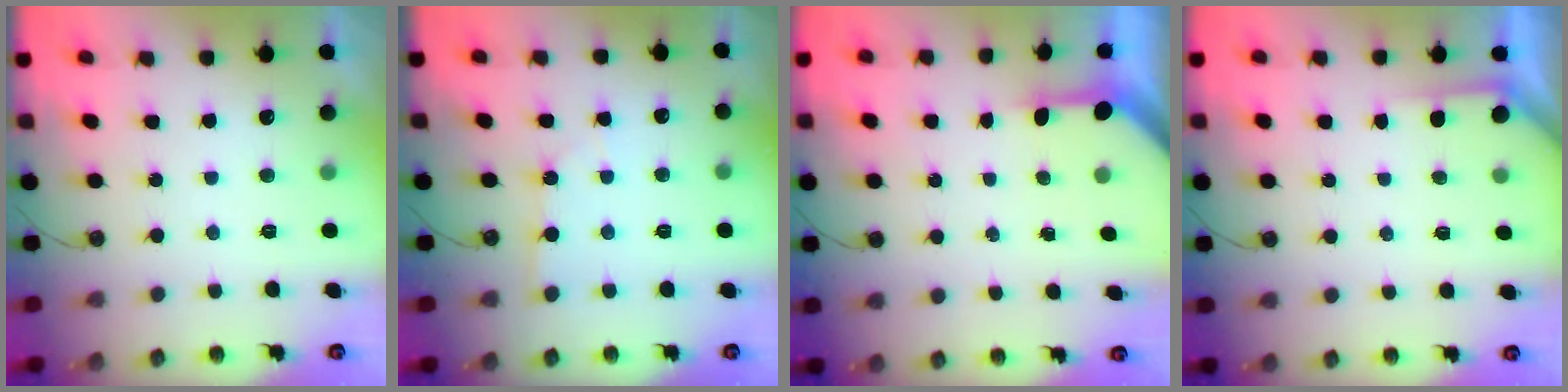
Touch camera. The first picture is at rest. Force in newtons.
{"total": 2.6, "press": 2.6, "slide": 0.4}
{"total": 3.3, "press": 3.3, "slide": 0.3}
{"total": 2.7, "press": 2.7, "slide": 0.3}